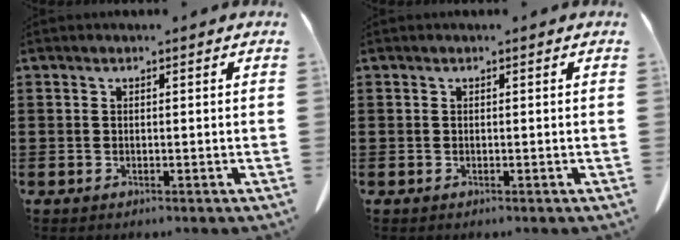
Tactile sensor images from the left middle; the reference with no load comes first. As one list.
[{"total": 0.0}]